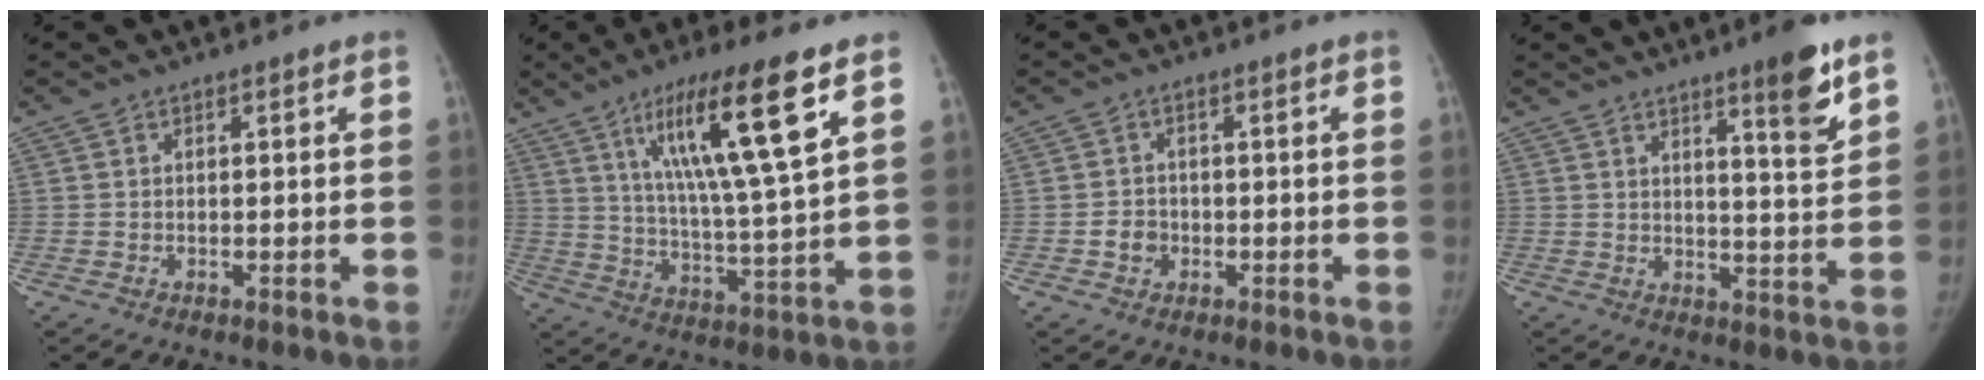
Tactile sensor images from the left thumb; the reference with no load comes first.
{"total": 17.8, "force": [8.6, 1.9, 15.5], "torque": [-0.262, -0.039, 0.150]}
{"total": 2.8, "force": [-0.8, 2.5, 1.0], "torque": [-0.005, 0.008, -0.014]}
{"total": 8.7, "force": [5.6, 0.9, 6.7], "torque": [-0.083, -0.040, 0.078]}